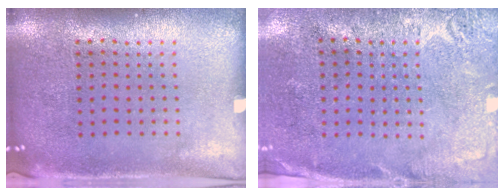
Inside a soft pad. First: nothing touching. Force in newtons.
{"total": 2.8, "press": 2.3, "slide": 1.5}